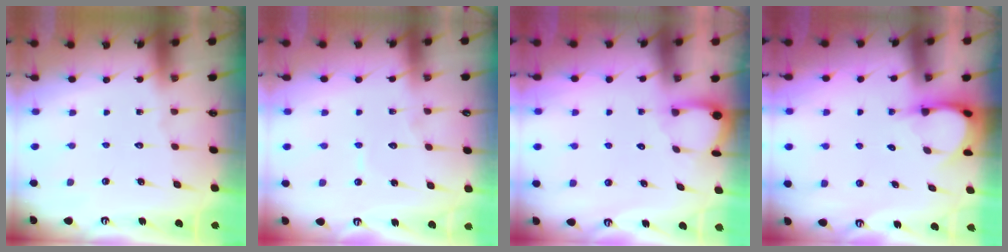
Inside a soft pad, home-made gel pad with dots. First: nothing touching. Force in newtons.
{"total": 4.5, "press": 4.5, "slide": 0.2}
{"total": 2.8, "press": 2.8, "slide": 0.3}
{"total": 3.9, "press": 3.9, "slide": 0.2}